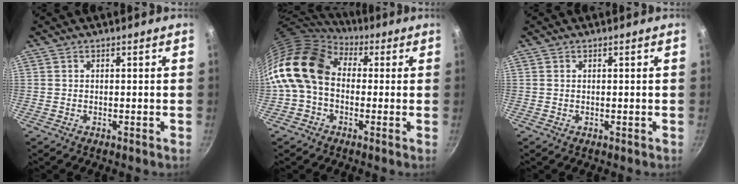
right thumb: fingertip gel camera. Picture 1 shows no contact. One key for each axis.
{"total": 14.9, "fx": 1.1, "fy": 11.1, "fz": 10.0, "tx": -0.175, "ty": 0.025, "tz": -0.002}
{"total": 0.0}